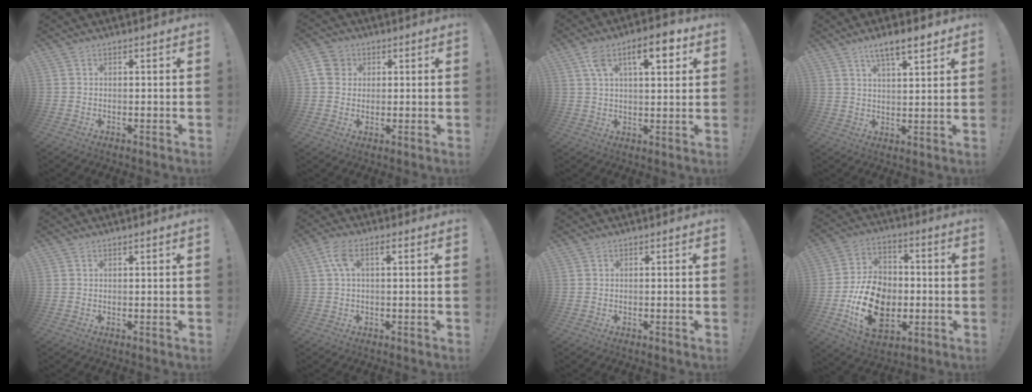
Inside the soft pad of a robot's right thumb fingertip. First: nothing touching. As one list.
[{"total": 7.2, "force": [2.1, 6.3, 2.8], "torque": [-0.057, 0.003, 0.044]}, {"total": 11.1, "force": [4.9, 4.8, 8.8], "torque": [-0.126, -0.004, 0.080]}, {"total": 8.2, "force": [5.8, 2.2, 5.4], "torque": [-0.079, -0.028, 0.099]}, {"total": 0.5, "force": [0.2, -0.3, 0.4], "torque": [-0.005, -0.001, 0.003]}, {"total": 4.9, "force": [1.0, 1.8, 4.4], "torque": [-0.084, 0.007, 0.018]}, {"total": 0.0}, {"total": 19.6, "force": [-5.0, 14.1, 12.7], "torque": [-0.233, 0.032, -0.075]}]